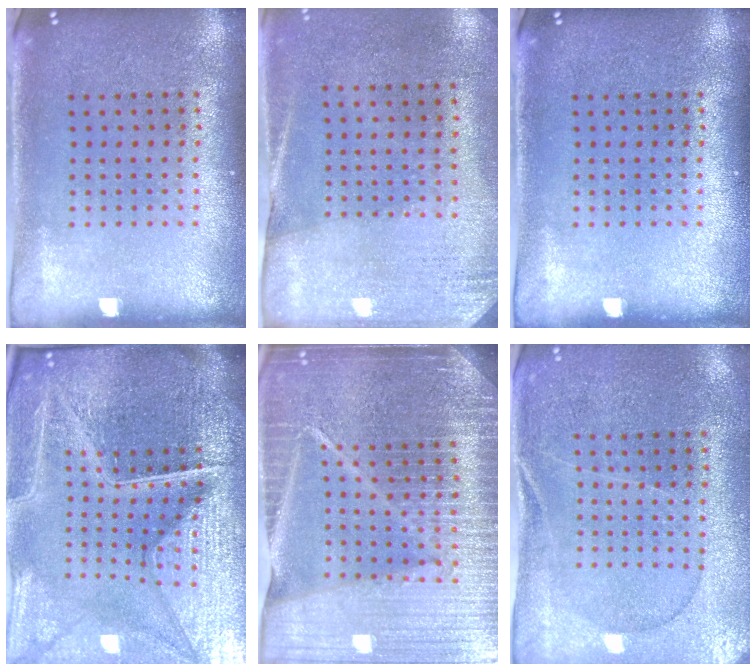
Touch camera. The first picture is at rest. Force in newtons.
{"total": 2.6, "press": 2.3, "slide": 1.3}
{"total": 0.0}
{"total": 7.0, "press": 6.2, "slide": 3.3}
{"total": 6.5, "press": 5.6, "slide": 3.3}
{"total": 0.5, "press": 0.4, "slide": 0.4}